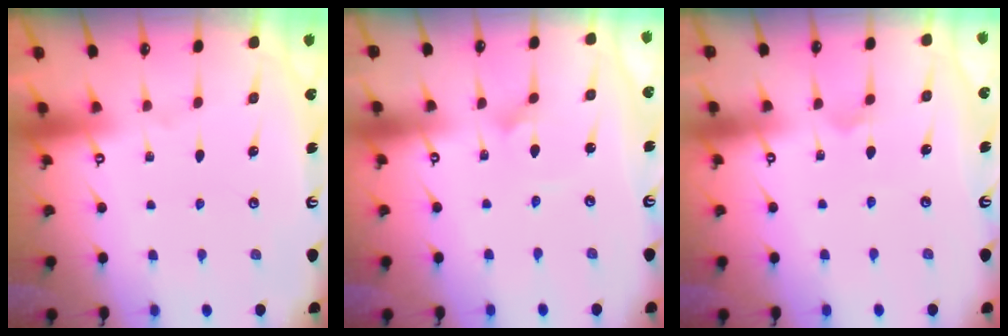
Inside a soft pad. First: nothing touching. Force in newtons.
{"total": 1.3, "press": 1.3, "slide": 0.0}
{"total": 3.8, "press": 3.8, "slide": 0.5}